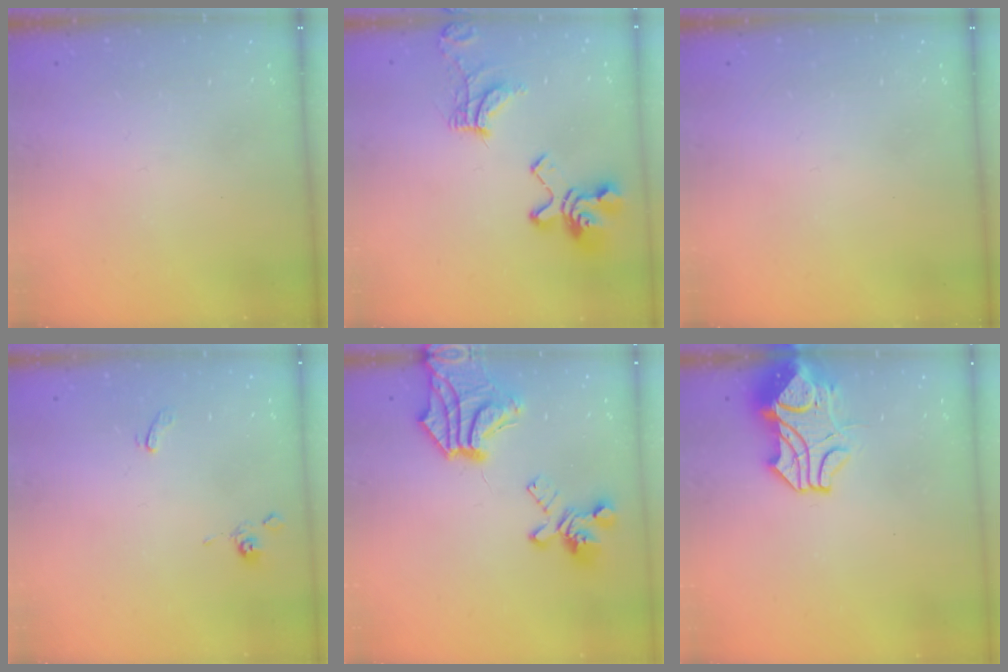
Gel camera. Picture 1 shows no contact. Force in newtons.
{"total": 12.4, "press": 12.2, "slide": 2.1}
{"total": 0.0}
{"total": 0.6, "press": 0.3, "slide": 0.5}
{"total": 11.1, "press": 10.7, "slide": 2.8}
{"total": 2.8, "press": 2.5, "slide": 1.2}